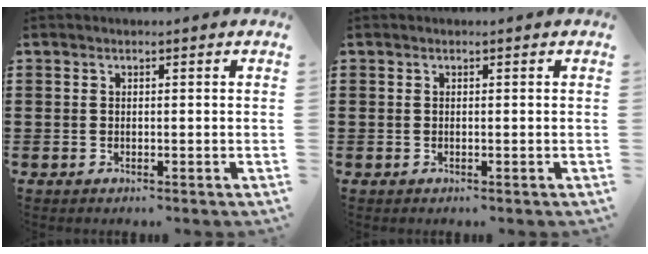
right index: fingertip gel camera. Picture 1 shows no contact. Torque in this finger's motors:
{"motor_torque": [0.12, 0.14, 0.00, 0.01]}